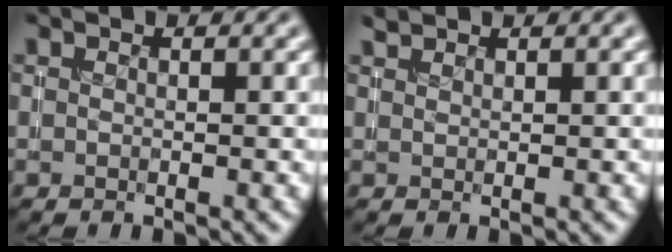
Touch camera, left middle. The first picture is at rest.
{"total": 0.9, "force": [0.9, 0.2, 0.2], "torque": [-0.004, 0.003, 0.022]}